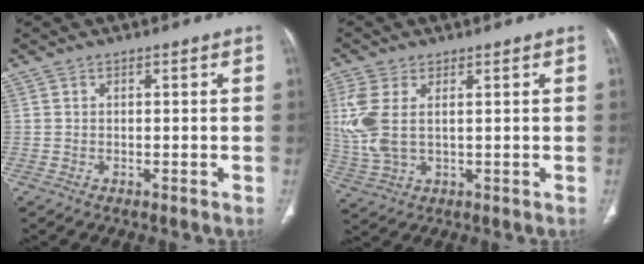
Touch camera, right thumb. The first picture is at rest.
{"total": 8.7, "force": [1.6, 4.8, 7.1], "torque": [-0.192, 0.000, 0.043]}